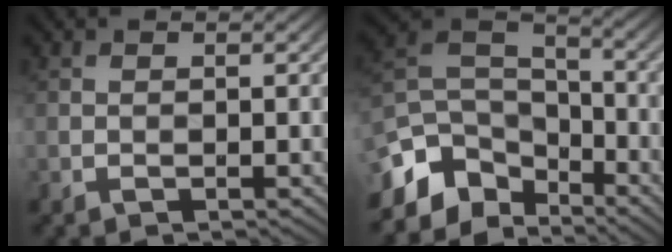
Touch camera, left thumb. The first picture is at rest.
{"total": 11.0, "force": [-6.5, 6.8, 5.6], "torque": [-0.152, -0.012, -0.119]}